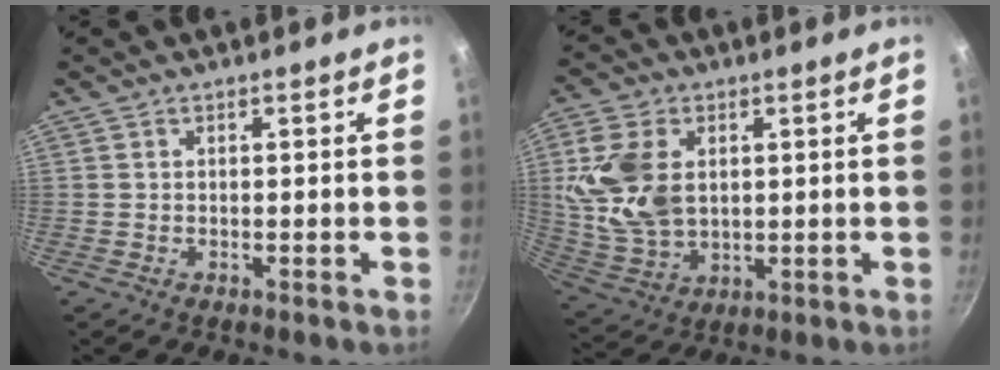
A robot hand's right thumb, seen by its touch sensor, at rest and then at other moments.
{"total": 13.7, "force": [2.3, 9.3, 9.7], "torque": [-0.176, -0.011, 0.056]}